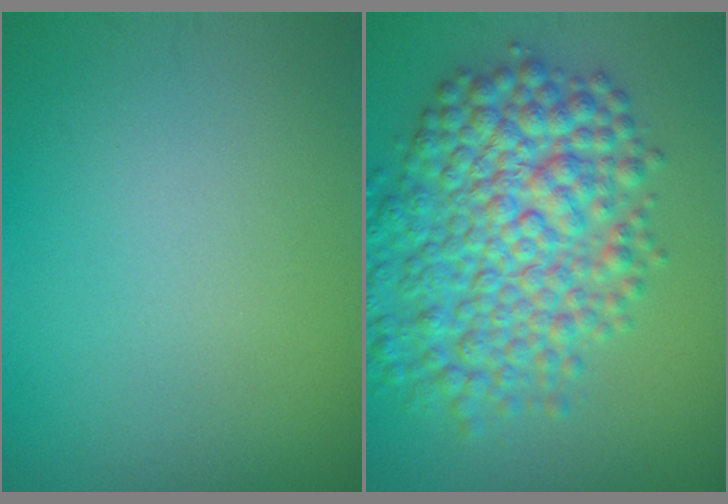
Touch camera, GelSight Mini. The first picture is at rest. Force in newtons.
{"total": 8.9, "press": 8.9, "slide": 0.2}